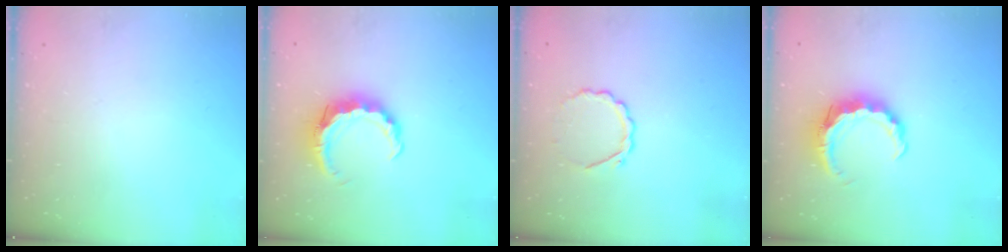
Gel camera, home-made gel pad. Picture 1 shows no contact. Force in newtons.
{"total": 9.0, "press": 8.9, "slide": 1.2}
{"total": 4.8, "press": 4.6, "slide": 1.5}
{"total": 9.0, "press": 8.9, "slide": 1.2}